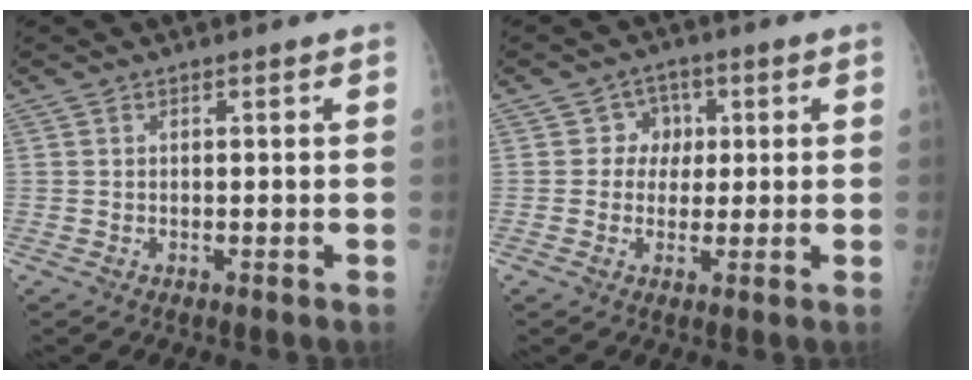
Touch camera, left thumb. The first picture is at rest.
{"total": 4.5, "force": [0.8, 4.2, 1.3], "torque": [0.022, 0.010, 0.003]}